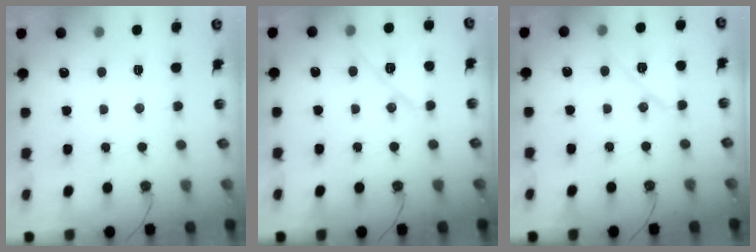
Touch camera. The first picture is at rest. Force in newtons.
{"total": 10.7, "press": 10.6, "slide": 0.5}
{"total": 9.6, "press": 9.6, "slide": 0.9}